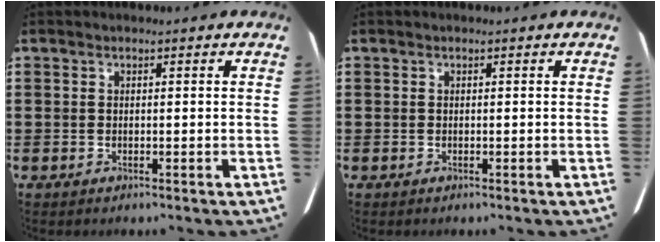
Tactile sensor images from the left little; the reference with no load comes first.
{"total": 0.0}